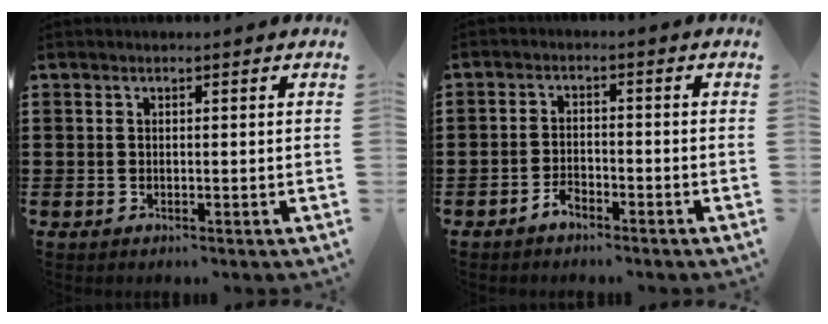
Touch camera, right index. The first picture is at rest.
{"total": 2.4, "force": [-2.1, 0.9, 0.7], "torque": [-0.019, 0.005, -0.044]}